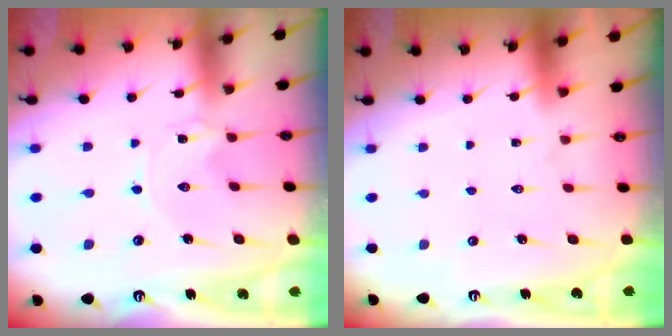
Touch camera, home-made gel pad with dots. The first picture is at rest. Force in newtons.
{"total": 1.6, "press": 1.6, "slide": 0.1}